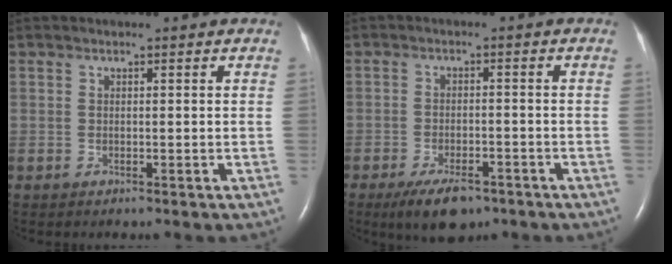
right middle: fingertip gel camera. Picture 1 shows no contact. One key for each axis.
{"total": 6.7, "fx": -4.7, "fy": 2.7, "fz": 4.1, "tx": -0.076, "ty": -0.006, "tz": -0.073}